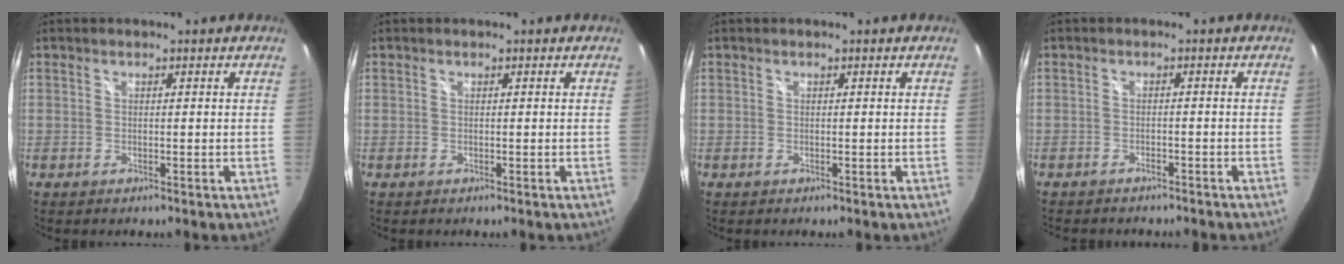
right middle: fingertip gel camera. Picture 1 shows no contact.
{"total": 0.0}
{"total": 0.0}
{"total": 3.9, "force": [-3.5, 1.3, 1.2], "torque": [-0.034, -0.009, -0.050]}